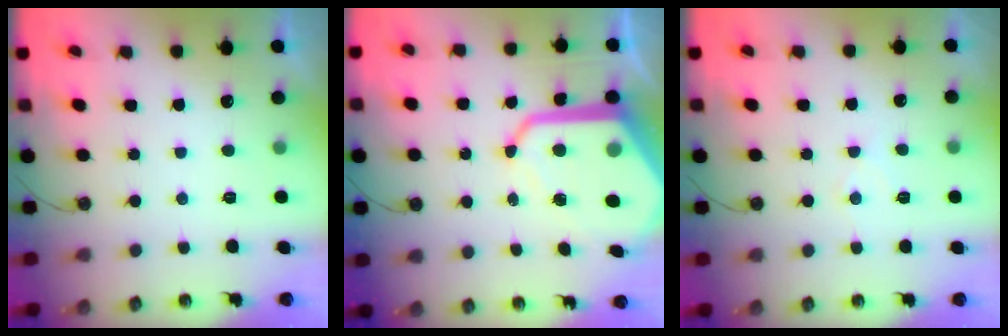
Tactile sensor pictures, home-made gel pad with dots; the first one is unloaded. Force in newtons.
{"total": 17.4, "press": 17.4, "slide": 1.5}
{"total": 5.5, "press": 5.4, "slide": 0.8}